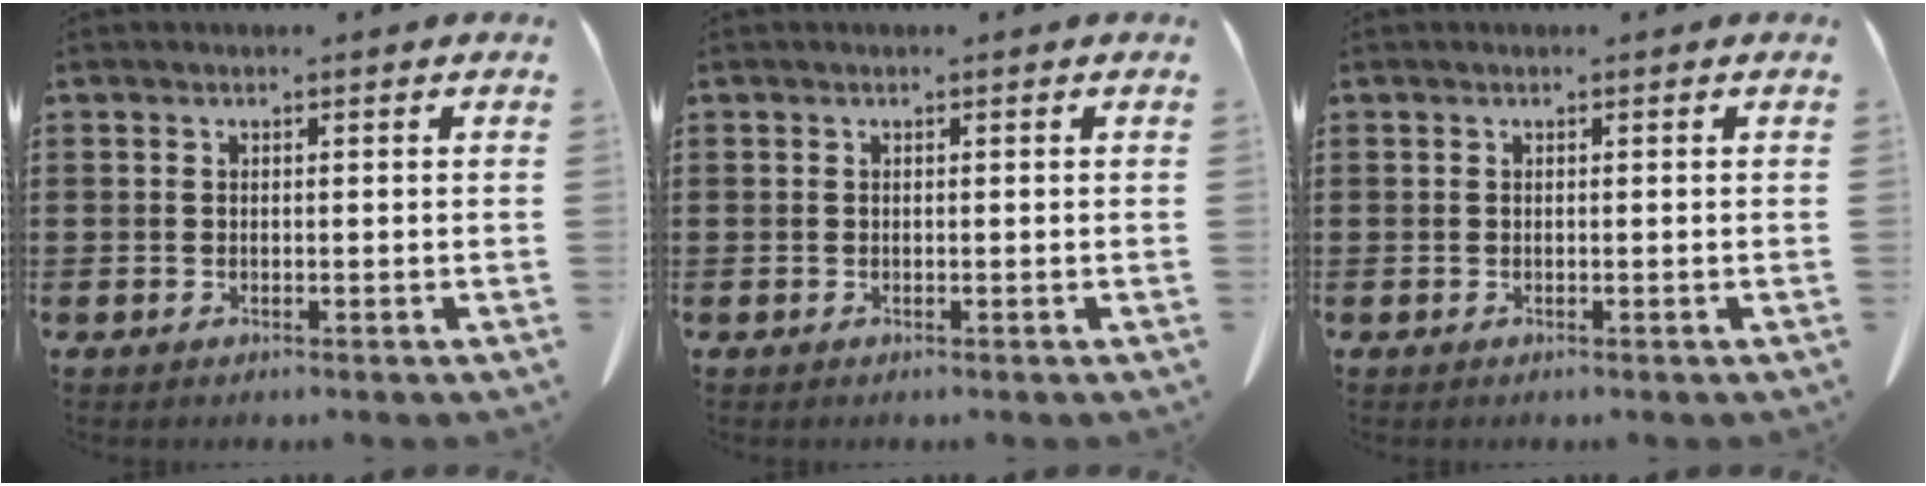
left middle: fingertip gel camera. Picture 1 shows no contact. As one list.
[{"total": 0.0}, {"total": 0.0}]